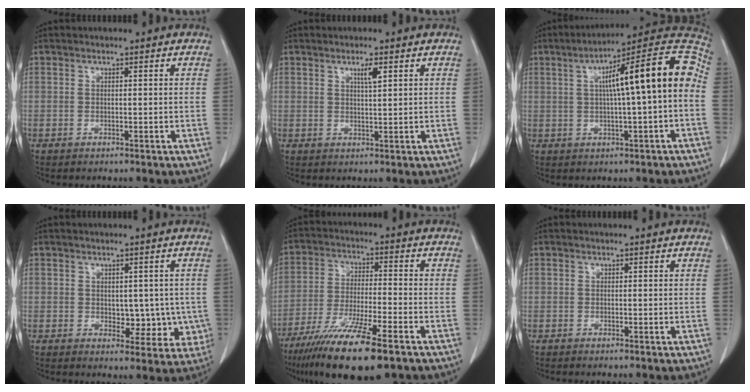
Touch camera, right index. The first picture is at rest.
{"total": 2.3, "force": [1.1, 0.1, 2.0], "torque": [-0.036, -0.003, 0.020]}
{"total": 15.8, "force": [1.5, 1.4, 15.7], "torque": [-0.223, 0.043, 0.018]}
{"total": 5.7, "force": [-0.1, 3.8, 4.3], "torque": [-0.028, 0.006, 0.012]}
{"total": 14.8, "force": [-9.8, 1.6, 11.0], "torque": [-0.208, -0.041, -0.171]}
{"total": 0.0}